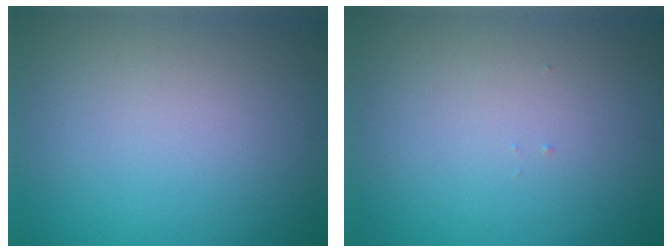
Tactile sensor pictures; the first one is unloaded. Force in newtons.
{"total": 0.0}